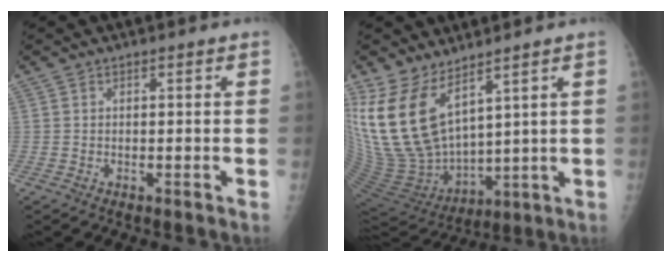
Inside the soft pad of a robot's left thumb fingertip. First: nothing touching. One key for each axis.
{"total": 18.5, "fx": 9.6, "fy": 9.3, "fz": 12.8, "tx": -0.245, "ty": -0.064, "tz": 0.211}